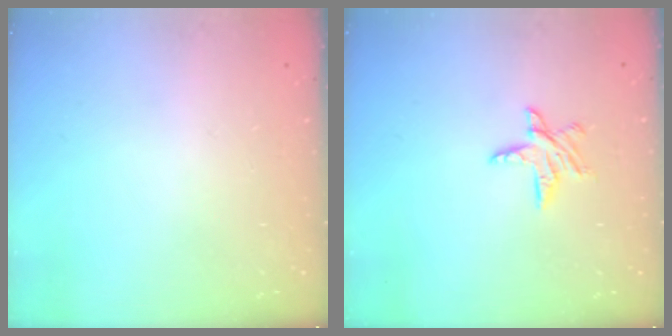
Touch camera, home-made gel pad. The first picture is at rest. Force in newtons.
{"total": 7.3, "press": 7.2, "slide": 0.5}